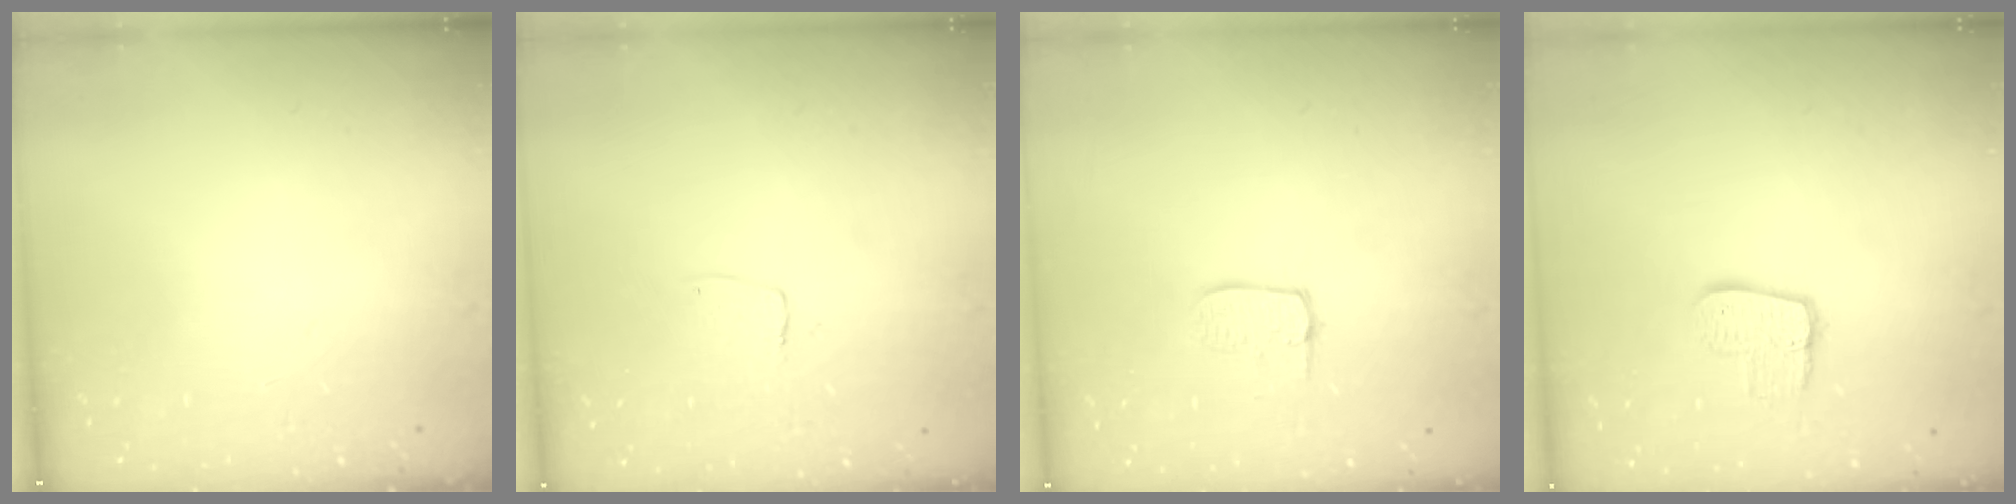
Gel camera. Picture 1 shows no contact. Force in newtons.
{"total": 2.6, "press": 2.6, "slide": 0.1}
{"total": 6.5, "press": 6.5, "slide": 0.6}
{"total": 8.9, "press": 8.8, "slide": 0.5}